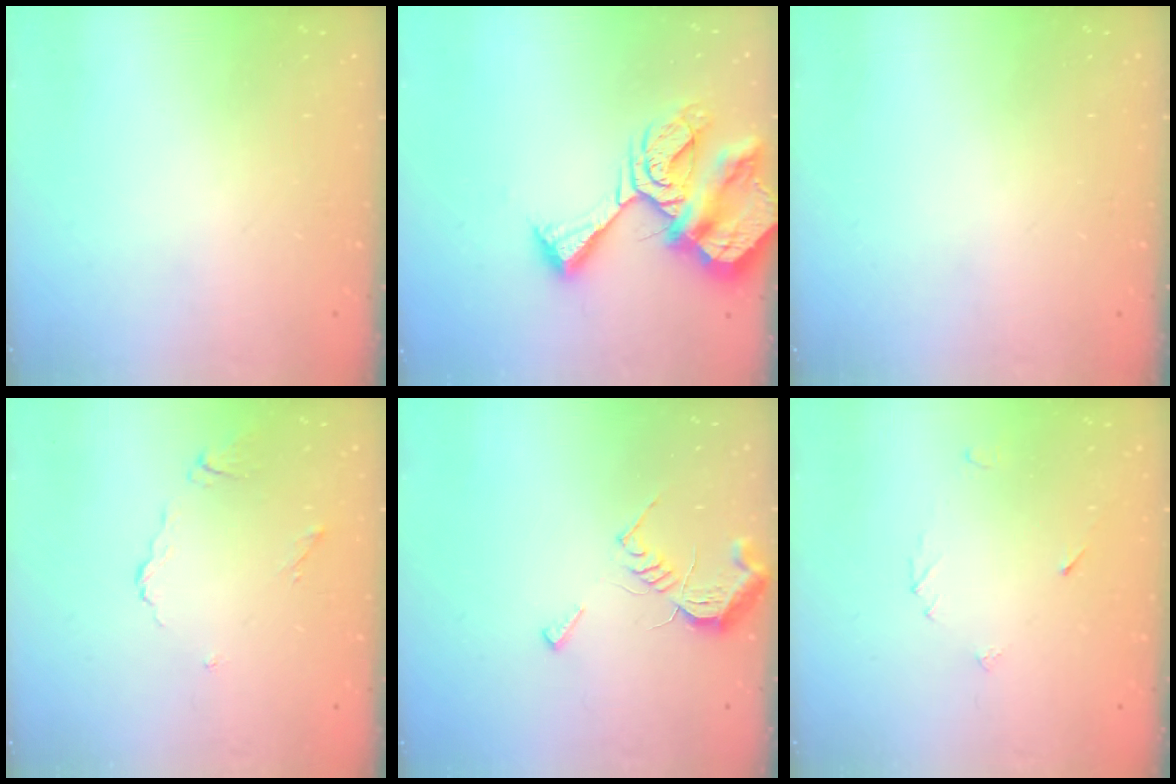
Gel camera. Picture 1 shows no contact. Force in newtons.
{"total": 13.5, "press": 13.4, "slide": 1.5}
{"total": 0.0}
{"total": 5.0, "press": 5.0, "slide": 0.3}
{"total": 8.3, "press": 8.3, "slide": 0.2}
{"total": 2.6, "press": 2.6, "slide": 0.2}